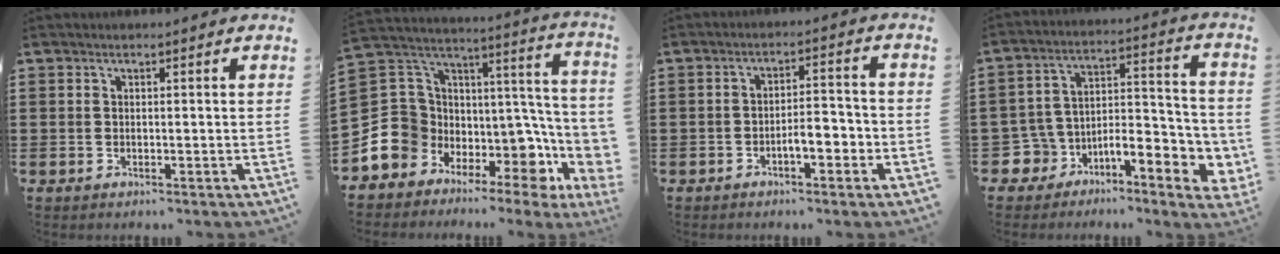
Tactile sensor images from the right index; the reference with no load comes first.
{"total": 8.0, "force": [-4.4, 5.8, 3.2], "torque": [-0.078, -0.056, -0.089]}
{"total": 4.3, "force": [-2.1, 1.3, 3.5], "torque": [-0.062, 0.005, -0.039]}
{"total": 6.6, "force": [-3.8, 4.6, 3.0], "torque": [-0.065, -0.007, -0.068]}